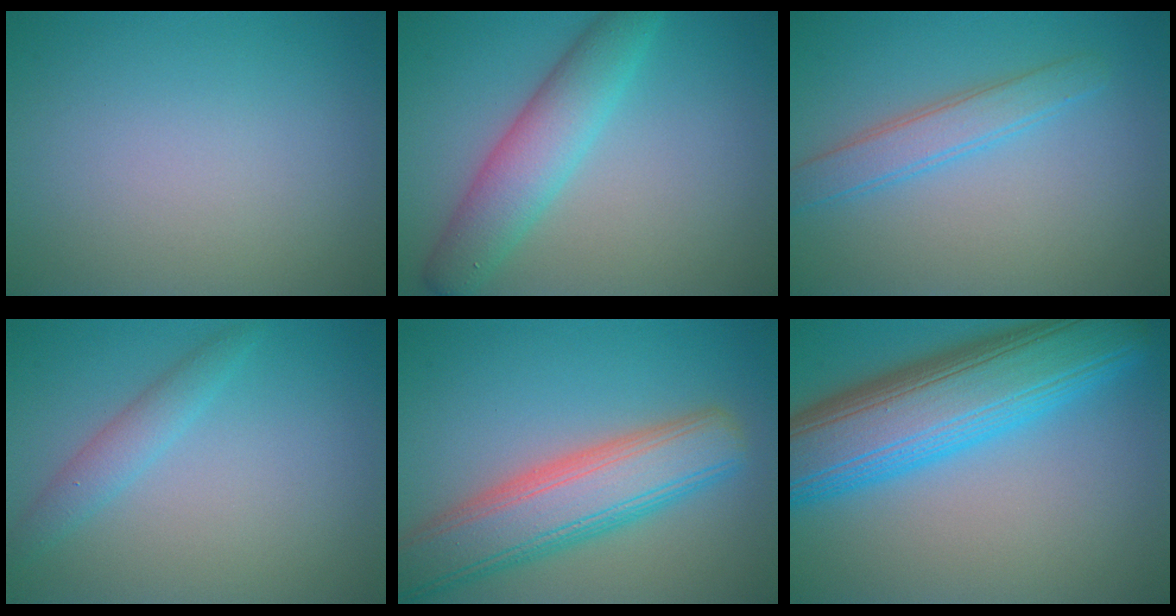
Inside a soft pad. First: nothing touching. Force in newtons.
{"total": 5.1, "press": 5.1, "slide": 0.2}
{"total": 2.9, "press": 2.9, "slide": 0.1}
{"total": 2.1, "press": 2.1, "slide": 0.1}
{"total": 8.0, "press": 8.0, "slide": 0.4}
{"total": 12.1, "press": 12.1, "slide": 0.3}